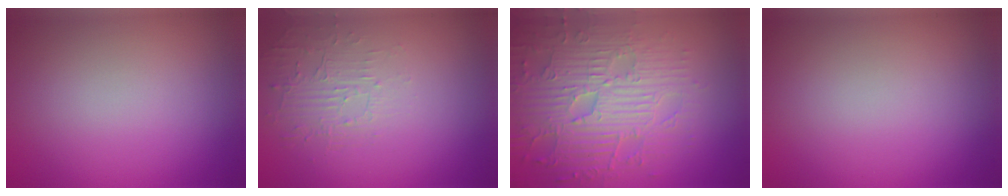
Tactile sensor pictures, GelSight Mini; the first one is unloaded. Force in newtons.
{"total": 1.8, "press": 0.7, "slide": 1.7}
{"total": 7.4, "press": 5.8, "slide": 4.5}
{"total": 0.0}